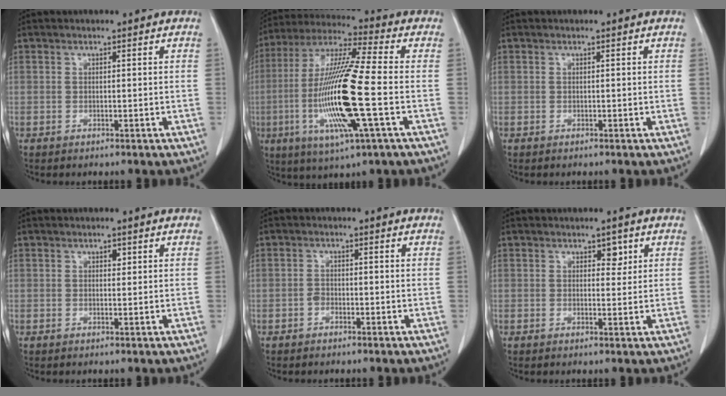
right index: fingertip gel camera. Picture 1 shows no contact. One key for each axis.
{"total": 18.1, "fx": -3.6, "fy": 0.7, "fz": 17.7, "tx": -0.369, "ty": -0.014, "tz": -0.073}
{"total": 0.0}
{"total": 0.8, "fx": 0.4, "fy": 0.4, "fz": 0.5, "tx": -0.010, "ty": -0.001, "tz": 0.007}
{"total": 1.2, "fx": -0.7, "fy": 0.7, "fz": 0.7, "tx": -0.009, "ty": 0.004, "tz": -0.013}
{"total": 1.8, "fx": 1.0, "fy": 1.1, "fz": 1.1, "tx": -0.010, "ty": -0.002, "tz": 0.014}